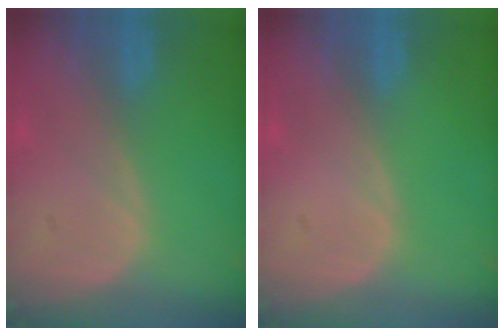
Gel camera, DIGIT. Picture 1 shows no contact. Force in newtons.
{"total": 0.0}